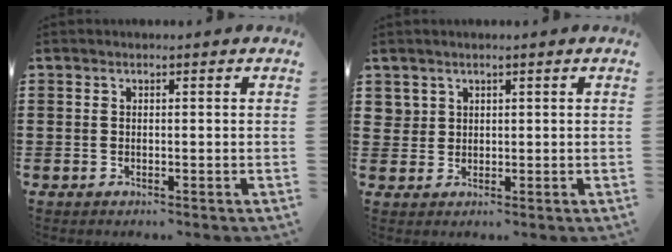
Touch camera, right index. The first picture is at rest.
{"total": 2.3, "force": [1.4, 1.8, 0.1], "torque": [-0.011, 0.008, 0.027]}